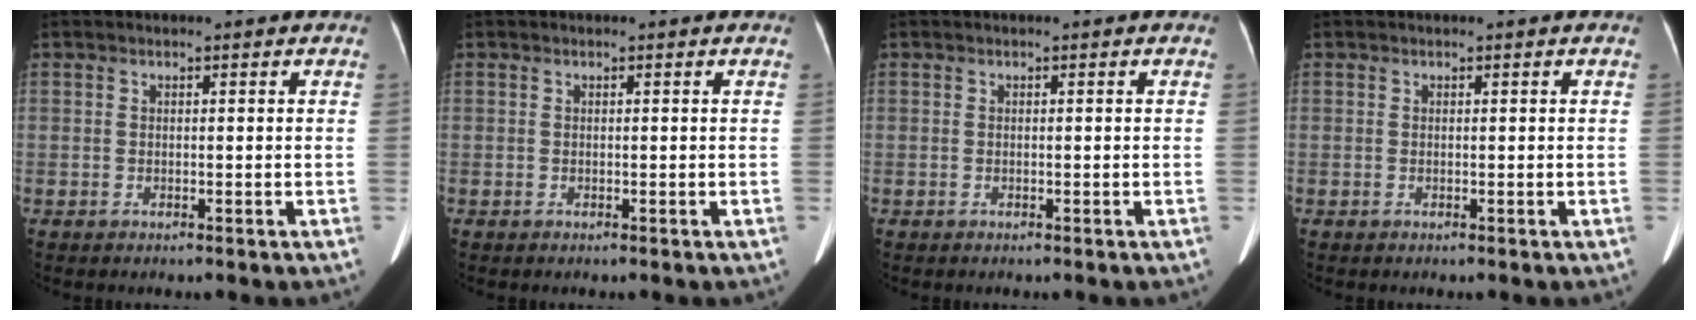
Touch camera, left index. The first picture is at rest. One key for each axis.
{"total": 0.0}
{"total": 0.0}
{"total": 0.0}